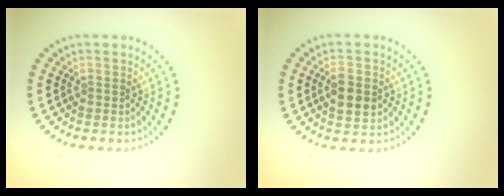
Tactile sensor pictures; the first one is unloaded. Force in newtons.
{"total": 3.1, "press": 3.1, "slide": 0.2}